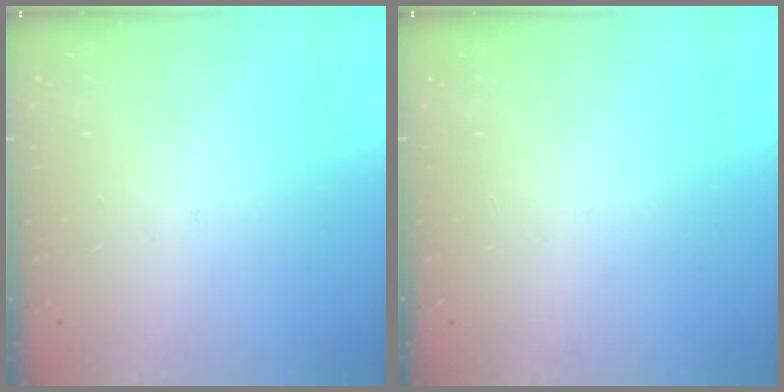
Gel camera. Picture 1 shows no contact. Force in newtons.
{"total": 0.0}